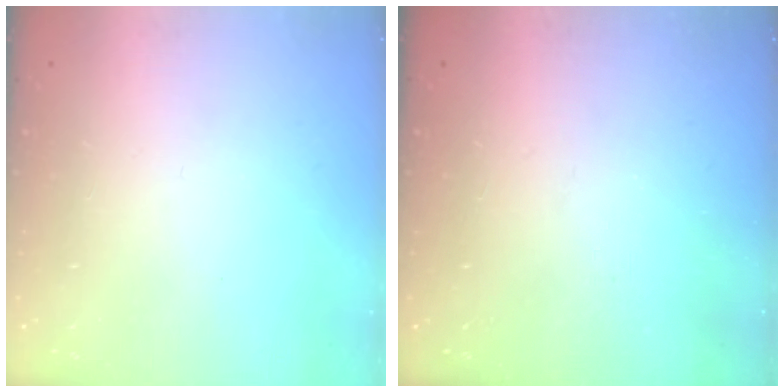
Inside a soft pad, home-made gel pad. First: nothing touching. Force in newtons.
{"total": 0.6, "press": 0.5, "slide": 0.2}